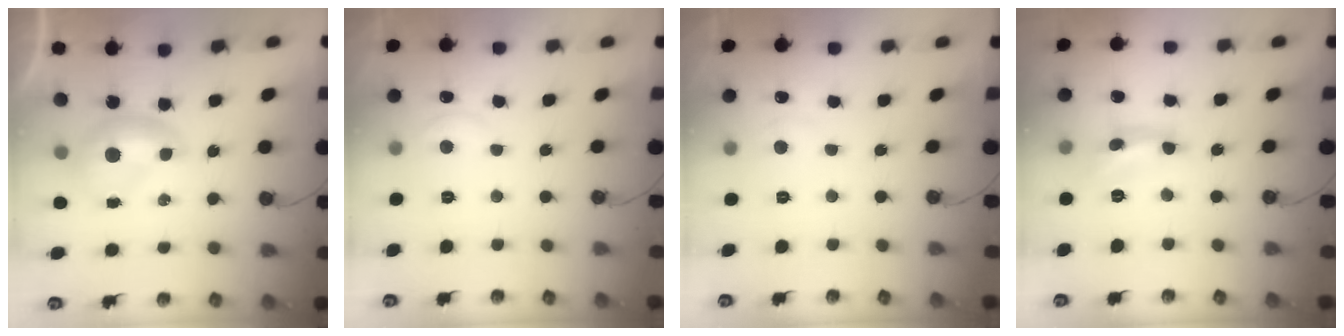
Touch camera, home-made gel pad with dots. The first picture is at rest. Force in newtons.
{"total": 2.9, "press": 2.9, "slide": 0.2}
{"total": 1.6, "press": 1.4, "slide": 0.7}
{"total": 5.1, "press": 5.0, "slide": 0.4}